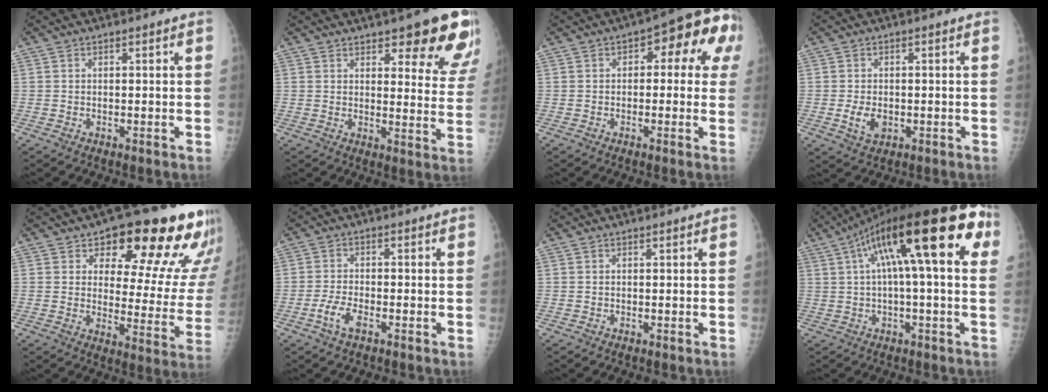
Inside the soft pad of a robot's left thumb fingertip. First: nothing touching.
{"total": 14.3, "force": [9.1, 4.5, 10.1], "torque": [-0.079, -0.050, 0.104]}
{"total": 9.4, "force": [1.4, 5.0, 7.9], "torque": [-0.053, 0.040, 0.003]}
{"total": 4.0, "force": [-1.1, 2.7, 2.8], "torque": [-0.047, -0.002, -0.014]}
{"total": 19.7, "force": [13.1, 7.9, 12.3], "torque": [-0.104, -0.077, 0.162]}
{"total": 3.9, "force": [-2.2, 1.5, 2.9], "torque": [-0.067, 0.012, -0.043]}
{"total": 0.0}
{"total": 22.7, "force": [6.1, 6.4, 20.9], "torque": [-0.324, 0.048, 0.087]}